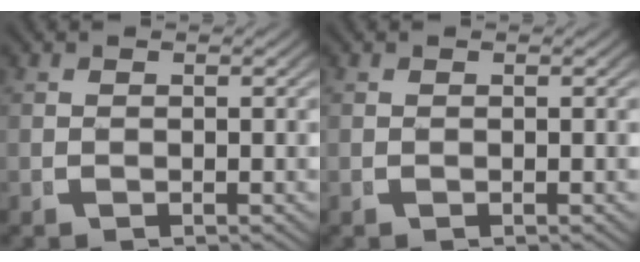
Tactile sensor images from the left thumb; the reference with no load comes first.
{"total": 0.0}